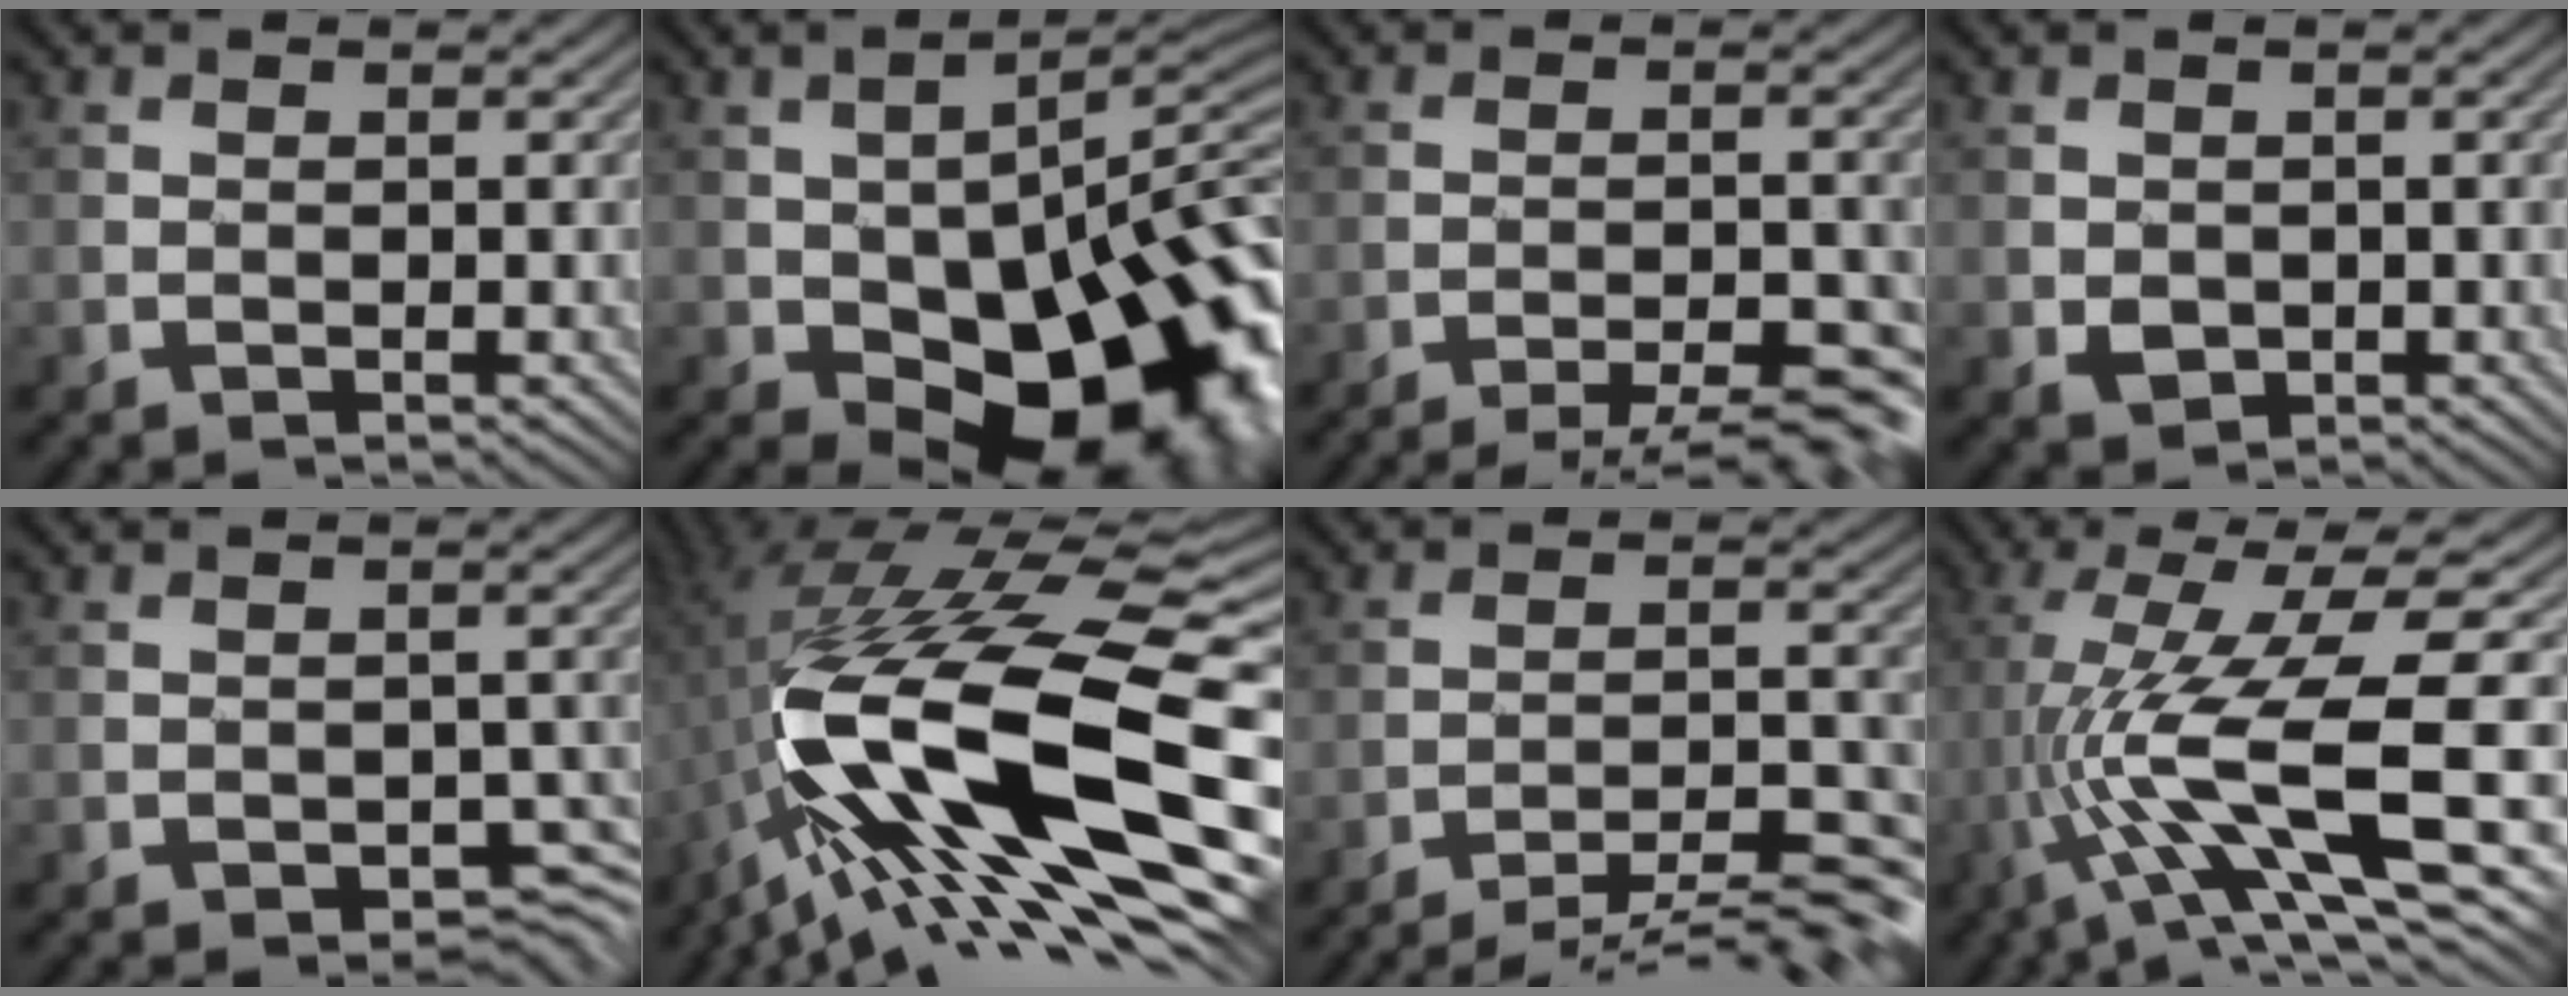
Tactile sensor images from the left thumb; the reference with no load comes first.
{"total": 17.9, "force": [-5.5, 9.2, 14.4], "torque": [-0.195, -0.027, -0.078]}
{"total": 7.3, "force": [-6.4, 0.8, 3.4], "torque": [-0.055, 0.007, -0.084]}
{"total": 1.5, "force": [0.0, 1.5, 0.4], "torque": [-0.015, -0.007, -0.001]}
{"total": 2.8, "force": [-1.9, 1.5, 1.3], "torque": [-0.018, -0.010, -0.030]}
{"total": 18.8, "force": [-3.7, 6.0, 17.4], "torque": [-0.316, 0.006, -0.079]}
{"total": 9.3, "force": [-8.5, 0.4, 3.7], "torque": [-0.062, 0.008, -0.122]}
{"total": 13.9, "force": [-2.8, 2.4, 13.4], "torque": [-0.260, 0.008, -0.042]}